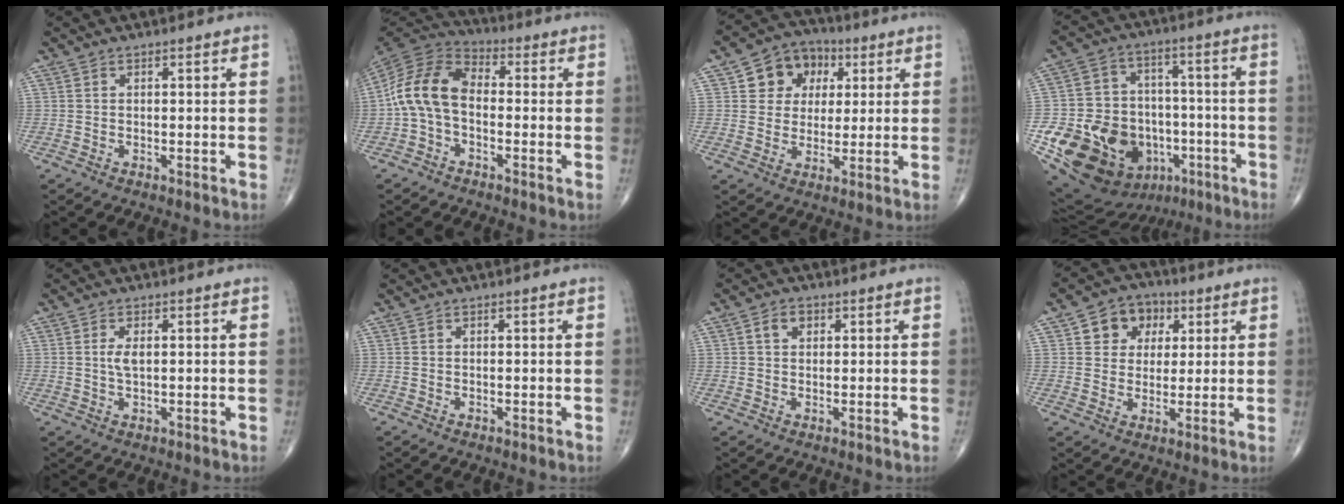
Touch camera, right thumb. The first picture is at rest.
{"total": 11.3, "force": [-1.3, 7.4, 8.5], "torque": [-0.160, 0.034, -0.040]}
{"total": 10.1, "force": [3.3, 8.5, 4.3], "torque": [-0.024, 0.000, 0.050]}
{"total": 23.8, "force": [-8.2, 17.9, 13.3], "torque": [-0.208, 0.062, -0.113]}
{"total": 2.6, "force": [0.4, 1.2, 2.3], "torque": [-0.046, 0.000, 0.010]}
{"total": 0.0}
{"total": 2.9, "force": [1.0, 2.2, 1.6], "torque": [-0.021, 0.005, 0.017]}
{"total": 8.7, "force": [3.3, 7.2, 3.7], "torque": [-0.015, -0.004, 0.048]}